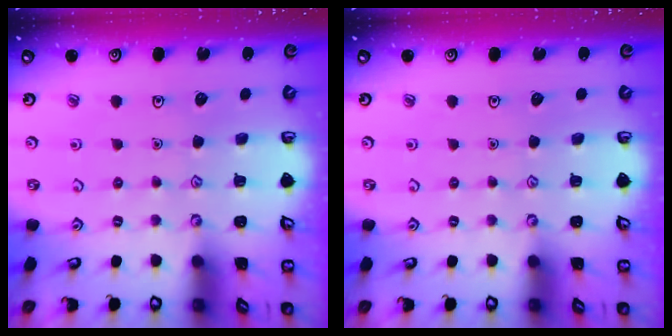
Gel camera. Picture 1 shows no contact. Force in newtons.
{"total": 0.0}